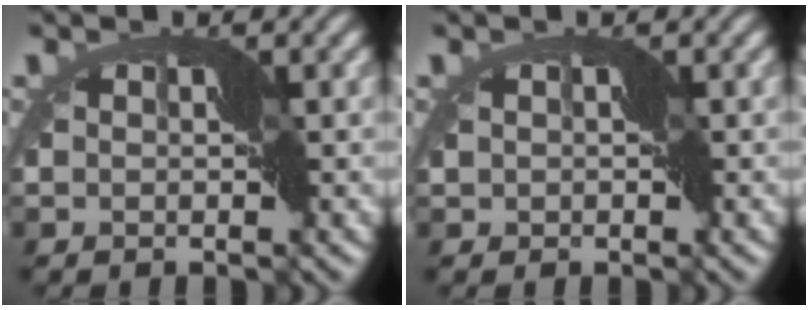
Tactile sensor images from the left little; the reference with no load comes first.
{"total": 0.5, "force": [0.0, 0.5, 0.0], "torque": [0.003, 0.002, -0.002]}